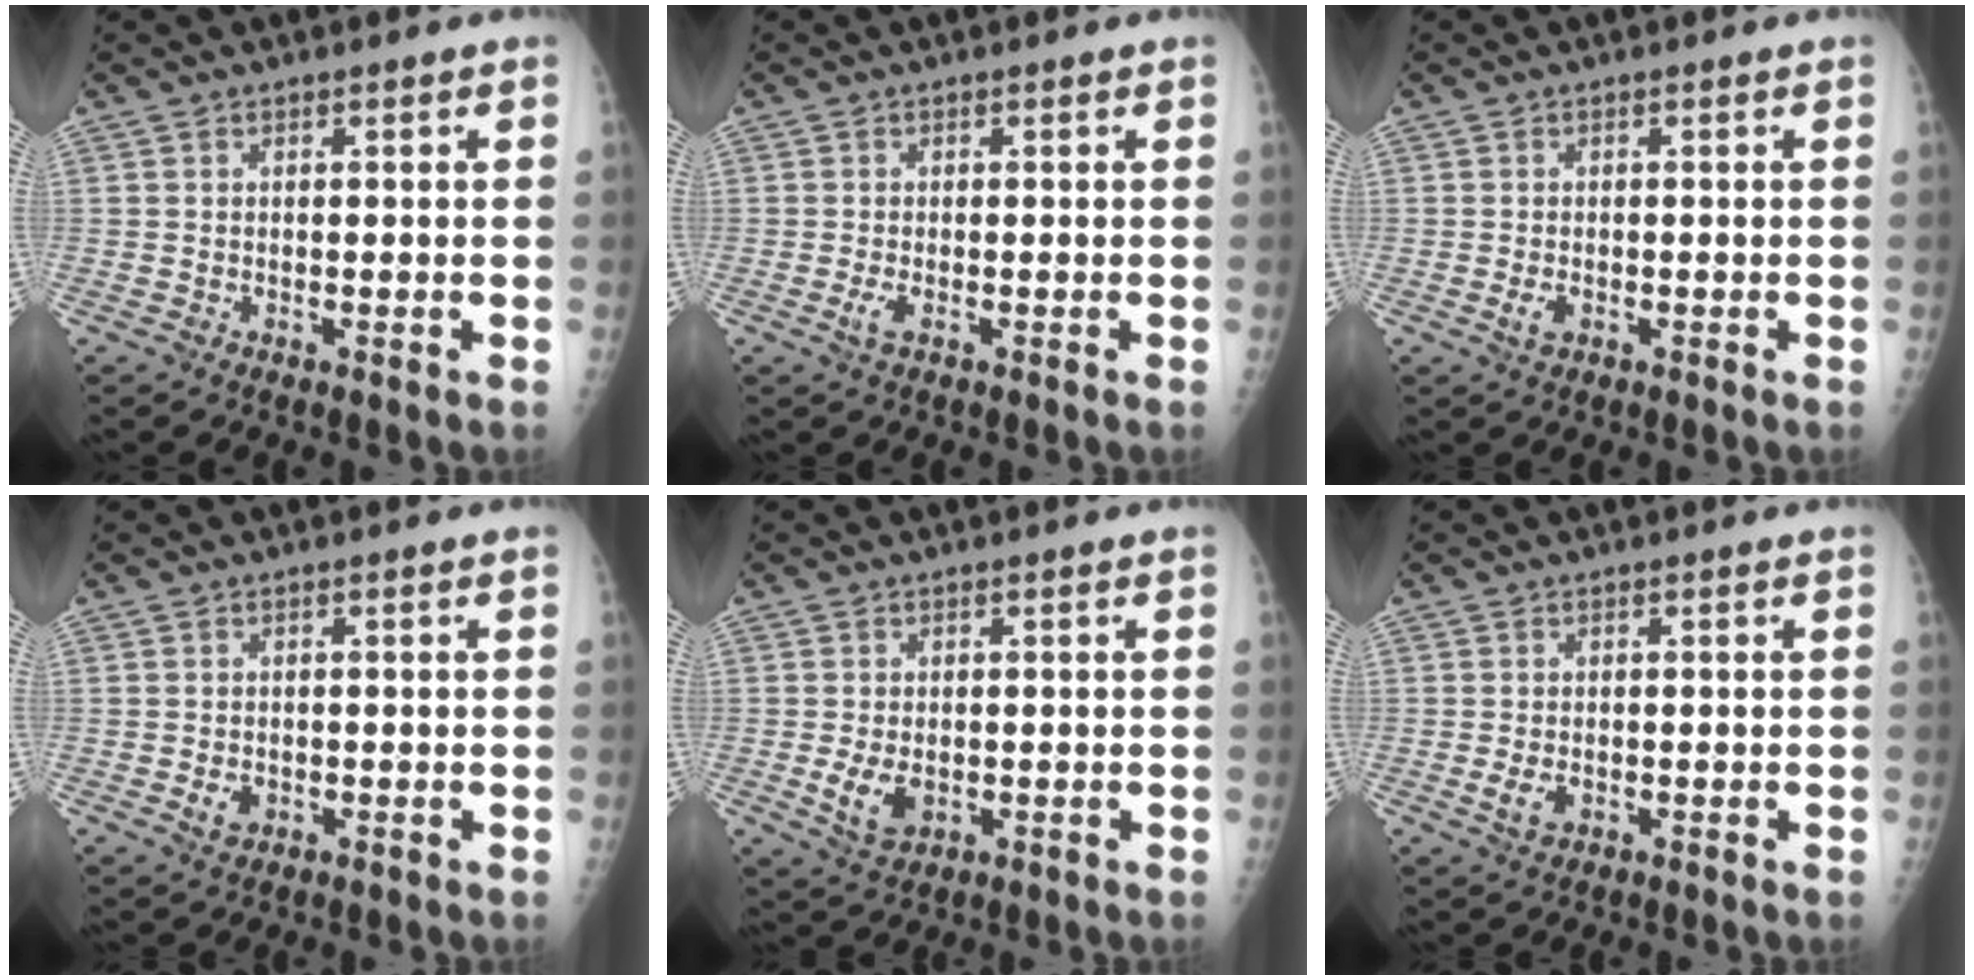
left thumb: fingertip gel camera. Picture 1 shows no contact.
{"total": 1.7, "force": [-0.2, 0.6, 1.6], "torque": [-0.036, -0.003, -0.002]}
{"total": 1.9, "force": [-0.3, 1.1, 1.5], "torque": [-0.029, -0.001, -0.002]}
{"total": 2.0, "force": [-0.4, 1.4, 1.3], "torque": [-0.019, 0.000, -0.002]}
{"total": 4.6, "force": [-0.7, 2.9, 3.5], "torque": [-0.065, -0.009, -0.002]}
{"total": 2.6, "force": [-0.3, 1.6, 2.0], "torque": [-0.039, -0.004, -0.001]}